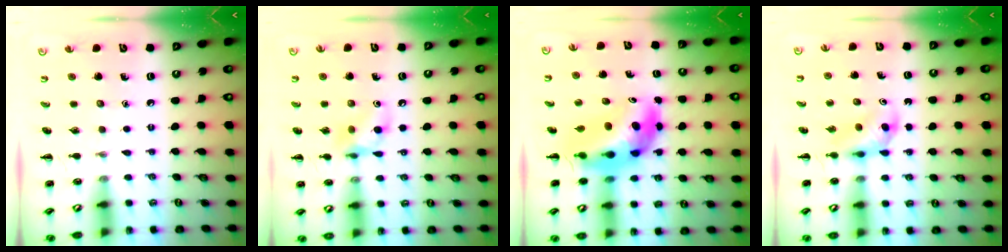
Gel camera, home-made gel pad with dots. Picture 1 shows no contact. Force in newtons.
{"total": 8.7, "press": 8.6, "slide": 1.0}
{"total": 9.0, "press": 8.6, "slide": 2.6}
{"total": 3.7, "press": 3.5, "slide": 1.3}